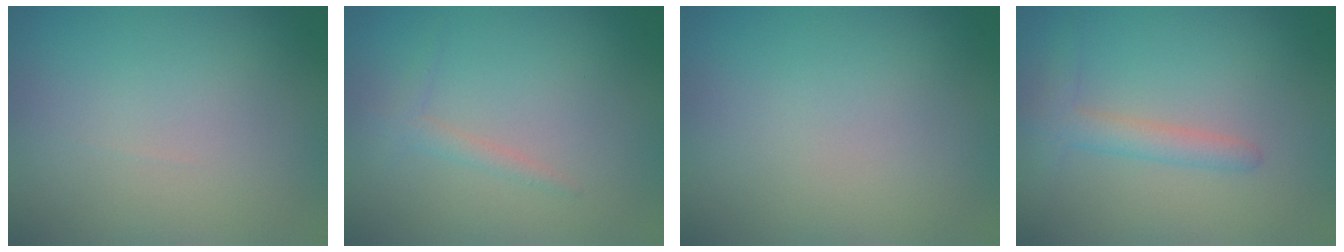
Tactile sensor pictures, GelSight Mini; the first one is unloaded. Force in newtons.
{"total": 1.3, "press": 1.3, "slide": 0.1}
{"total": 0.0}
{"total": 2.4, "press": 2.4, "slide": 0.2}